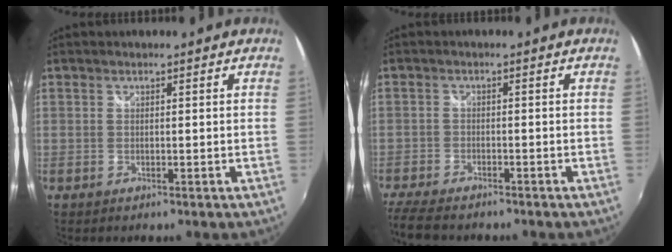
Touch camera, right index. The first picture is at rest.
{"total": 8.6, "force": [-7.4, 2.5, 3.5], "torque": [-0.106, -0.030, -0.135]}